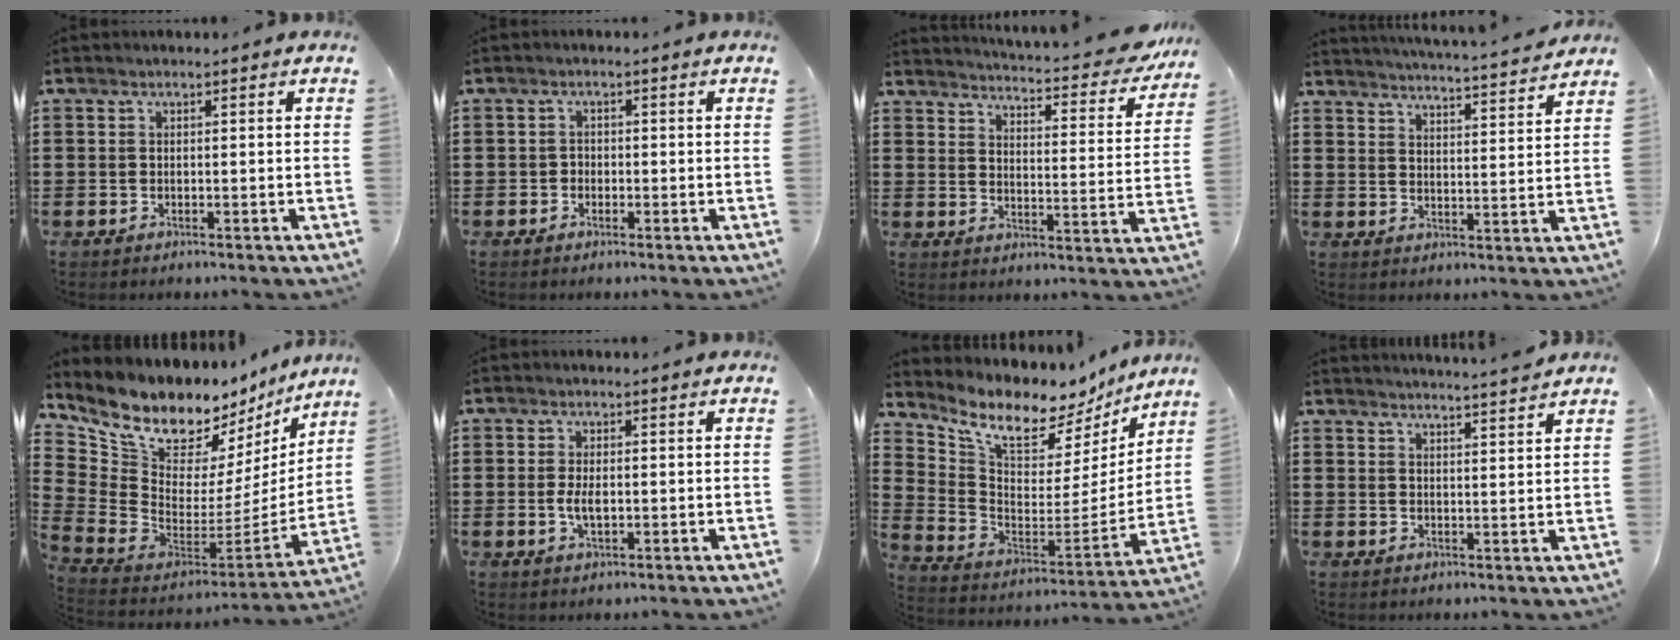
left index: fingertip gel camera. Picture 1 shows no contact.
{"total": 1.1, "force": [-0.7, 0.8, 0.3], "torque": [-0.008, 0.001, -0.017]}
{"total": 3.9, "force": [3.7, -0.4, 1.3], "torque": [-0.039, -0.038, 0.054]}
{"total": 4.2, "force": [4.1, -0.7, 0.6], "torque": [-0.023, -0.036, 0.066]}
{"total": 10.1, "force": [8.7, 4.2, 3.0], "torque": [-0.103, -0.088, 0.157]}
{"total": 3.2, "force": [-0.3, 1.4, 2.9], "torque": [-0.061, -0.001, -0.010]}
{"total": 10.1, "force": [8.5, 3.4, 4.2], "torque": [-0.104, -0.070, 0.142]}
{"total": 3.1, "force": [3.0, -0.7, 0.2], "torque": [-0.013, -0.016, 0.055]}